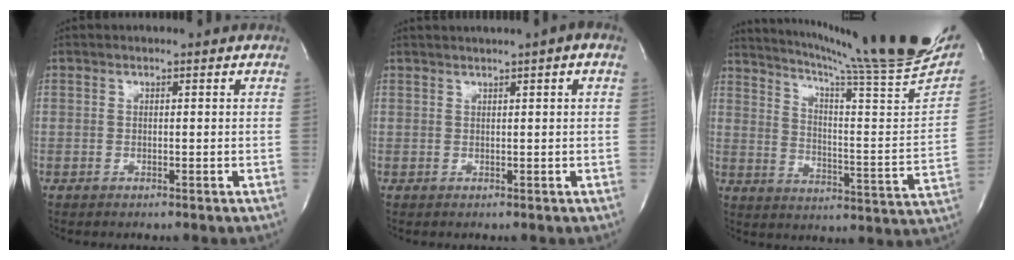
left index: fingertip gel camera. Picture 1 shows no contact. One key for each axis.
{"total": 3.2, "fx": 1.9, "fy": -0.3, "fz": 2.6, "tx": -0.043, "ty": 0.018, "tz": 0.031}
{"total": 26.7, "fx": 22.8, "fy": -0.7, "fz": 13.9, "tx": -0.219, "ty": -0.090, "tz": 0.302}